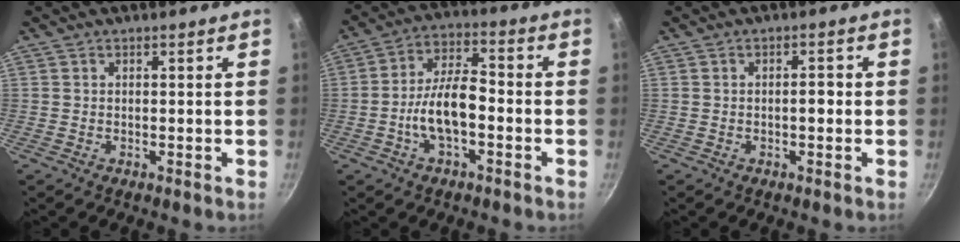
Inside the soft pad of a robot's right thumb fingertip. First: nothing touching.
{"total": 10.3, "force": [-2.8, 4.7, 8.7], "torque": [-0.147, 0.039, -0.058]}
{"total": 2.2, "force": [-0.4, 1.0, 1.9], "torque": [-0.024, 0.009, -0.006]}